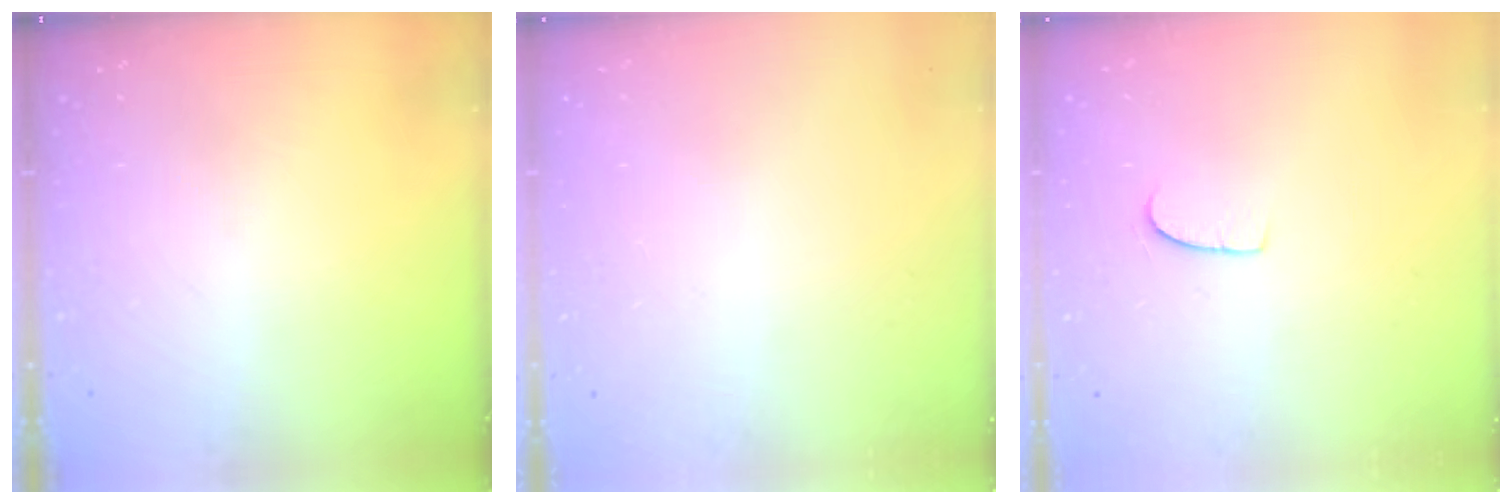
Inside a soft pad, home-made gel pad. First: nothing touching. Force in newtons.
{"total": 0.0}
{"total": 5.4, "press": 5.4, "slide": 0.4}